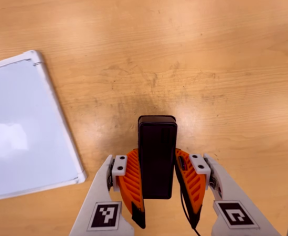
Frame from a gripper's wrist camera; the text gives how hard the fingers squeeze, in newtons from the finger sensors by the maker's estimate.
{"total": 3.7, "left": 2.2, "right": 5.2}